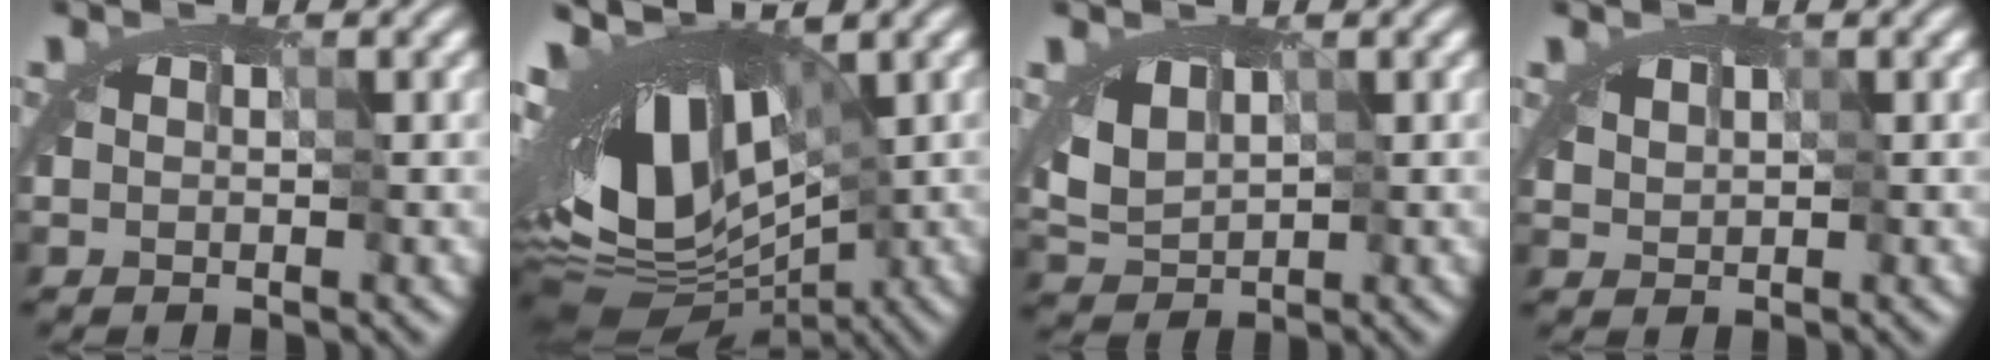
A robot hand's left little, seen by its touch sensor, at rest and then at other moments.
{"total": 12.9, "force": [-1.8, 6.5, 11.0], "torque": [-0.184, -0.016, -0.022]}
{"total": 1.8, "force": [-0.2, 1.5, 0.9], "torque": [-0.015, -0.011, 0.004]}
{"total": 1.5, "force": [0.7, 1.0, 0.7], "torque": [-0.020, 0.004, 0.018]}